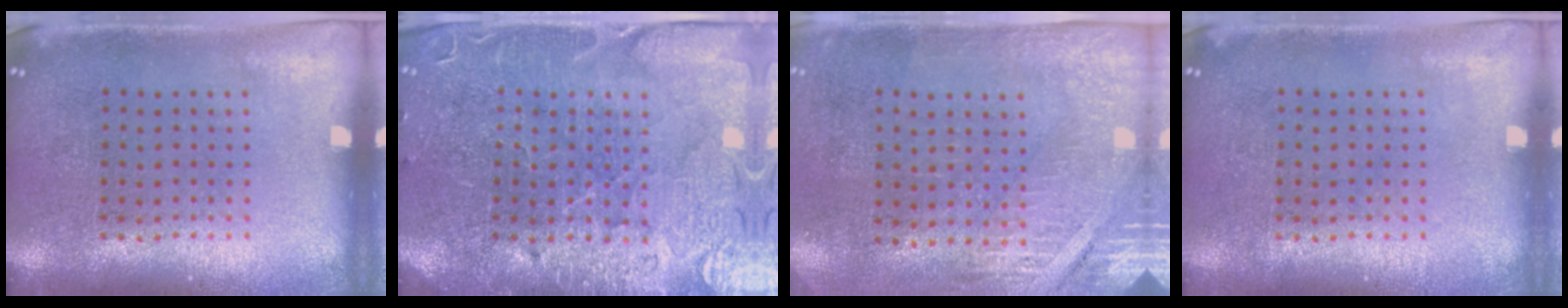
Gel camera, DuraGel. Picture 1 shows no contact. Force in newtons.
{"total": 3.5, "press": 3.4, "slide": 0.9}
{"total": 2.9, "press": 2.5, "slide": 1.4}
{"total": 0.0}